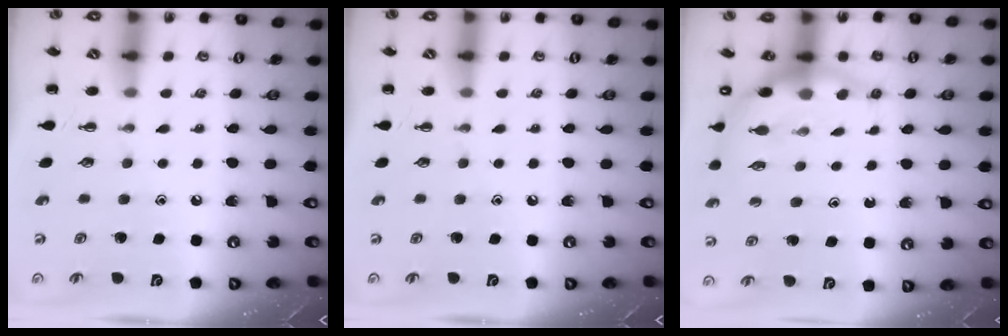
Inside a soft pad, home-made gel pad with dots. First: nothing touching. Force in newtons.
{"total": 0.0}
{"total": 7.0, "press": 6.9, "slide": 1.6}